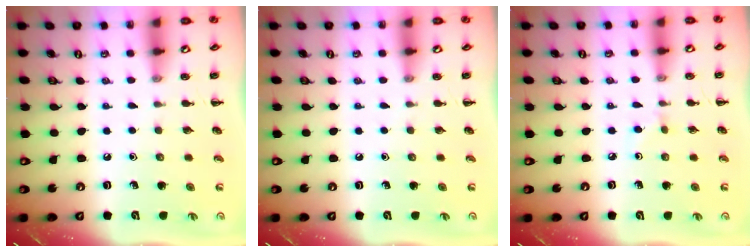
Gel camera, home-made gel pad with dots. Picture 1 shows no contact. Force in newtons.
{"total": 0.0}
{"total": 2.0, "press": 1.8, "slide": 0.8}